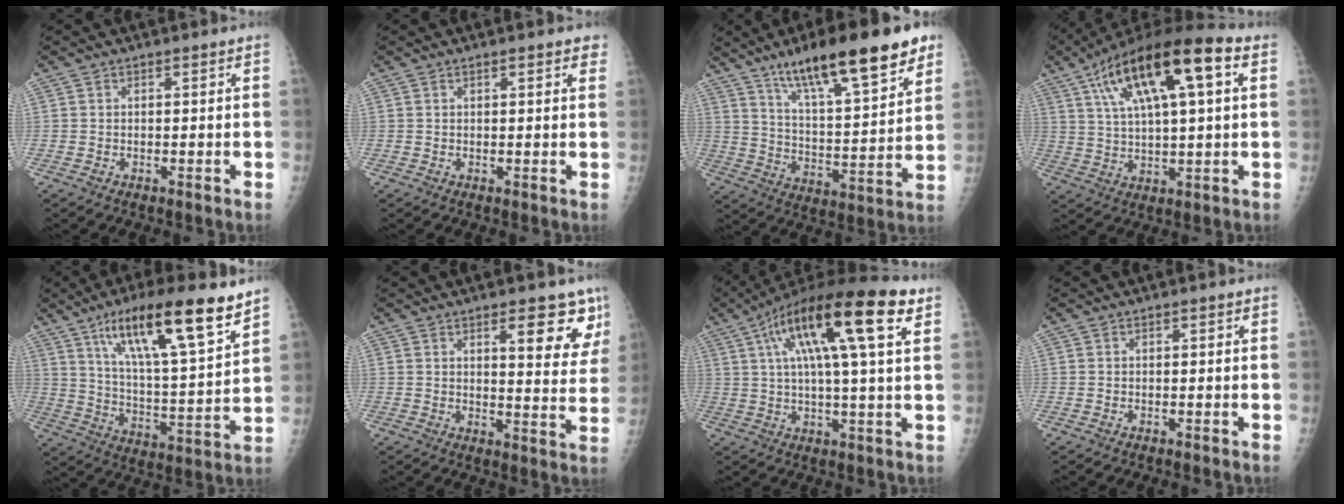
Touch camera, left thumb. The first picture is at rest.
{"total": 2.6, "force": [1.7, 0.8, 1.8], "torque": [-0.012, -0.001, 0.018]}
{"total": 22.2, "force": [14.1, 5.7, 16.2], "torque": [-0.229, -0.049, 0.229]}
{"total": 20.4, "force": [7.6, 6.5, 17.8], "torque": [-0.309, 0.021, 0.126]}
{"total": 21.1, "force": [12.9, 4.5, 16.0], "torque": [-0.246, -0.047, 0.222]}
{"total": 10.9, "force": [6.5, 3.4, 8.0], "torque": [-0.065, -0.037, 0.082]}
{"total": 21.1, "force": [8.4, 4.7, 18.8], "torque": [-0.318, 0.020, 0.131]}
{"total": 0.0}